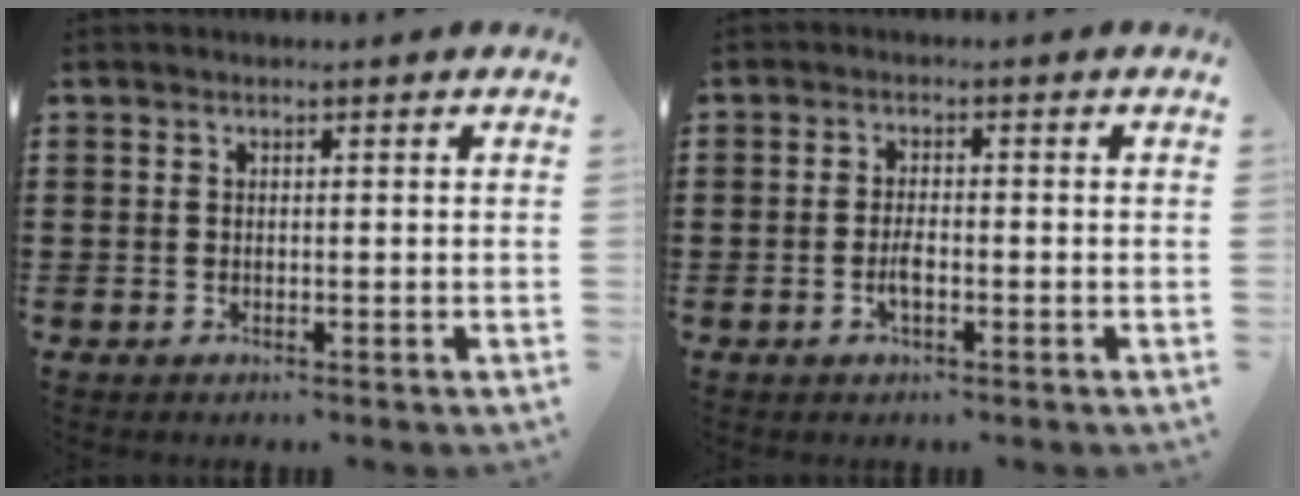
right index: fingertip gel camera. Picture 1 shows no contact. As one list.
[{"total": 2.6, "force": [-0.9, 0.9, 2.3], "torque": [-0.051, -0.002, -0.019]}]